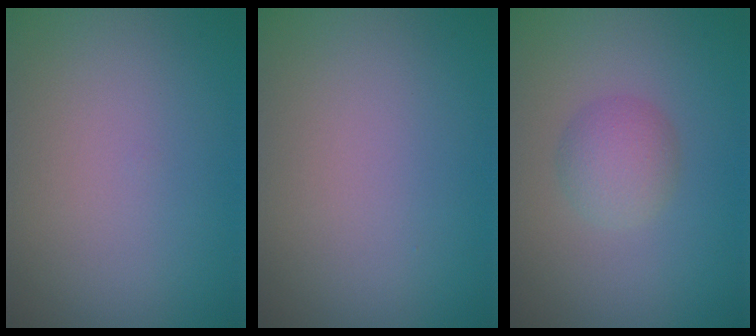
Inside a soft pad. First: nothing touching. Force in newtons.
{"total": 0.0}
{"total": 2.7, "press": 2.7, "slide": 0.1}